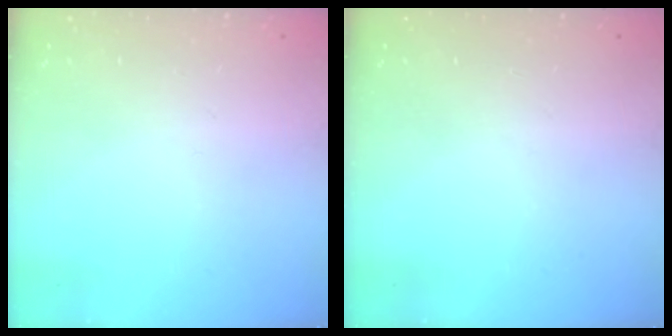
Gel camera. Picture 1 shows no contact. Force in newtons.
{"total": 0.0}